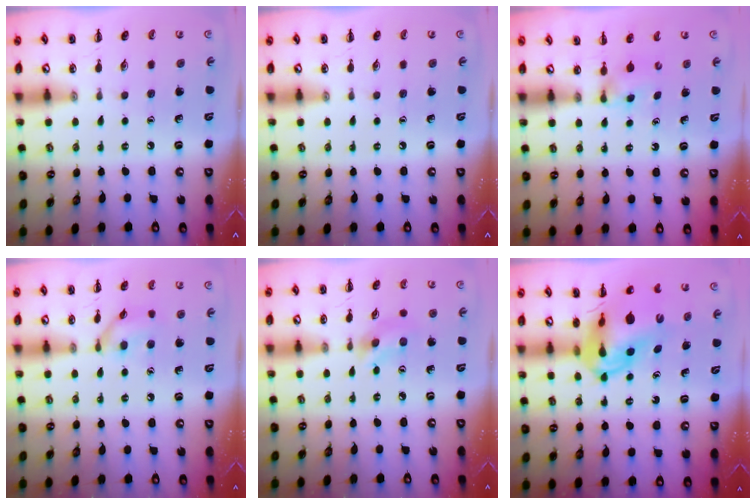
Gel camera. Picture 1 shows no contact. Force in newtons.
{"total": 0.0}
{"total": 2.3, "press": 2.1, "slide": 1.0}
{"total": 8.9, "press": 8.8, "slide": 1.0}
{"total": 3.1, "press": 3.0, "slide": 0.8}
{"total": 11.0, "press": 10.5, "slide": 3.4}